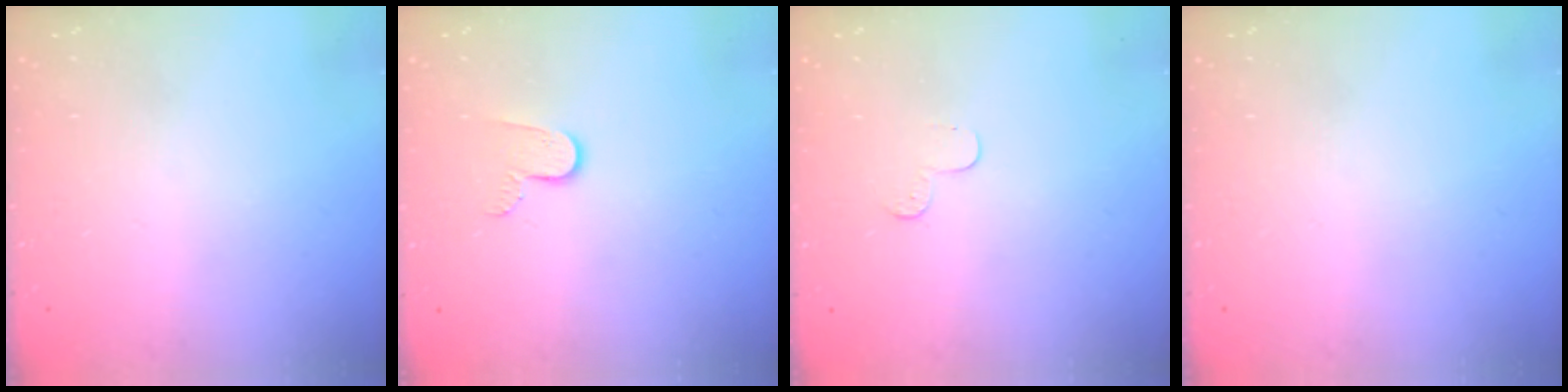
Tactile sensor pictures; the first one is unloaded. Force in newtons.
{"total": 6.6, "press": 6.6, "slide": 0.6}
{"total": 3.2, "press": 3.2, "slide": 0.3}
{"total": 0.0}